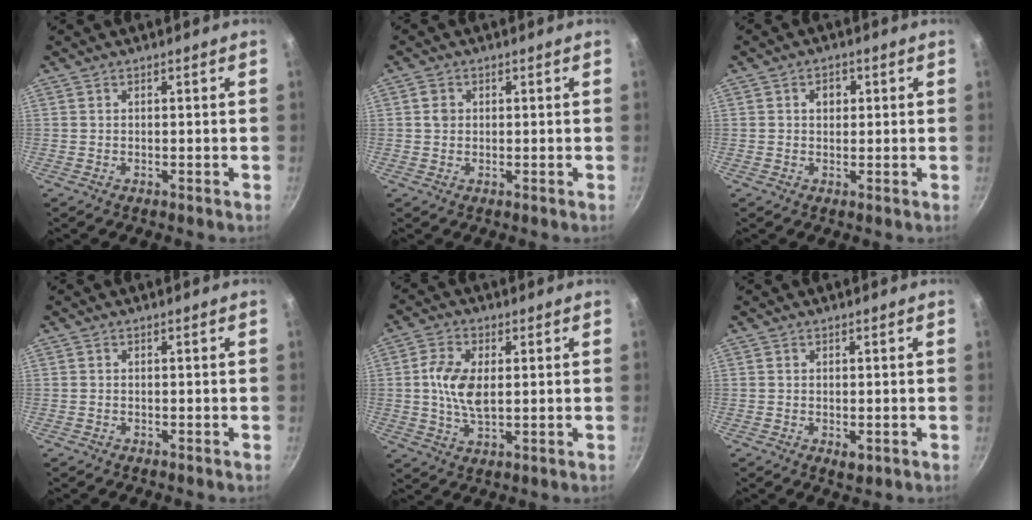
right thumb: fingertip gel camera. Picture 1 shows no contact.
{"total": 1.9, "force": [0.3, 1.6, 1.0], "torque": [-0.013, 0.001, 0.005]}
{"total": 2.7, "force": [0.6, 2.1, 1.6], "torque": [-0.011, 0.004, 0.007]}
{"total": 0.0}
{"total": 8.6, "force": [0.9, 4.5, 7.3], "torque": [-0.147, -0.004, 0.018]}
{"total": 1.8, "force": [-0.5, 0.9, 1.4], "torque": [-0.020, -0.004, -0.005]}